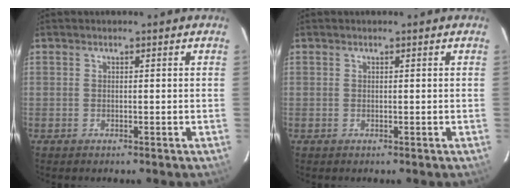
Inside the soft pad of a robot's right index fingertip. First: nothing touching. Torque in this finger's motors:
{"motor_torque": [0.00, 0.00, 0.01, 0.00]}